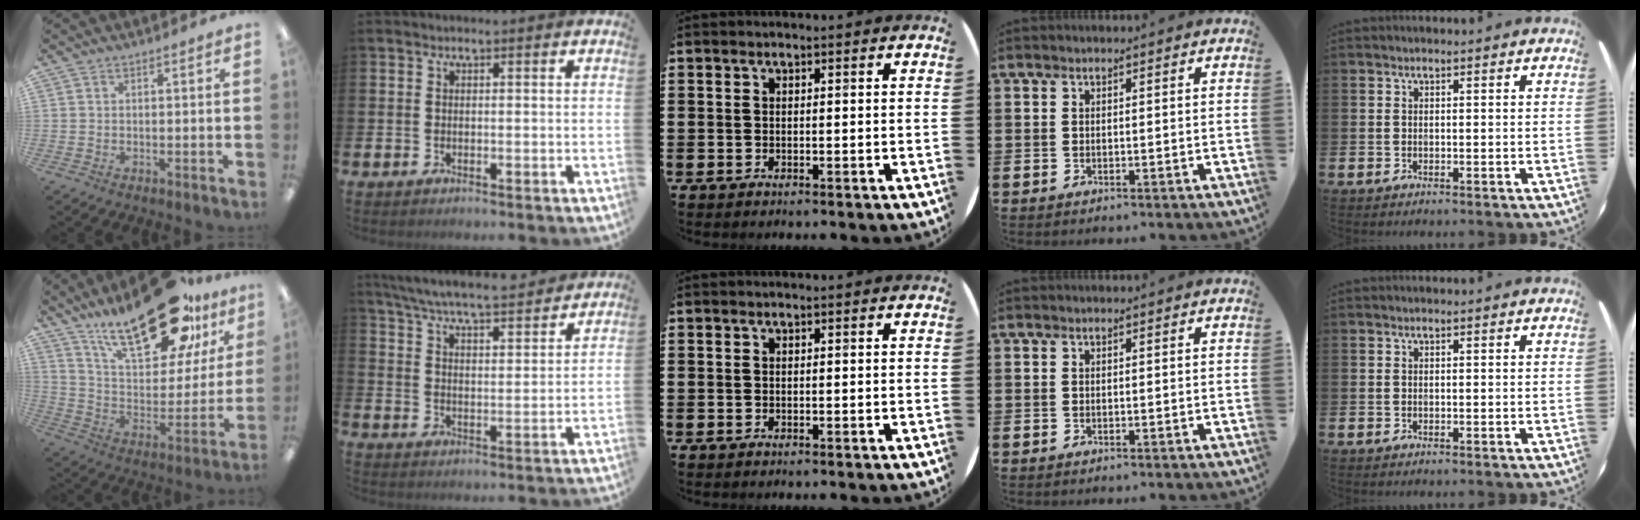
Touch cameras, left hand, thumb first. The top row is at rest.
{"thumb": {"total": 27.7, "force": [18.8, 11.0, 17.1], "torque": [-0.265, -0.102, 0.313]}, "index": {"total": 7.2, "force": [6.8, 0.5, 2.3], "torque": [-0.075, -0.045, 0.119]}}